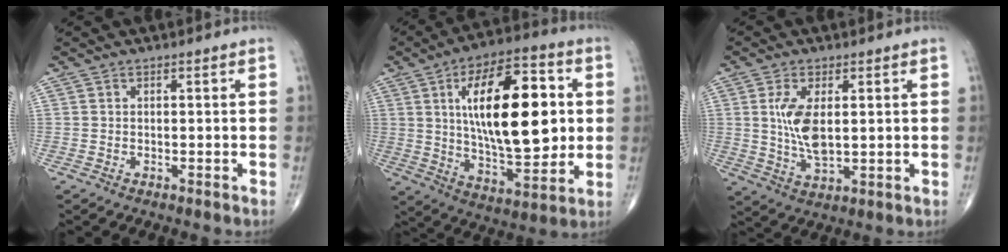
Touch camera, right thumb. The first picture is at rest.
{"total": 24.4, "force": [4.0, 10.7, 21.6], "torque": [-0.321, -0.013, 0.063]}
{"total": 8.3, "force": [1.5, 3.7, 7.3], "torque": [-0.145, -0.015, 0.035]}